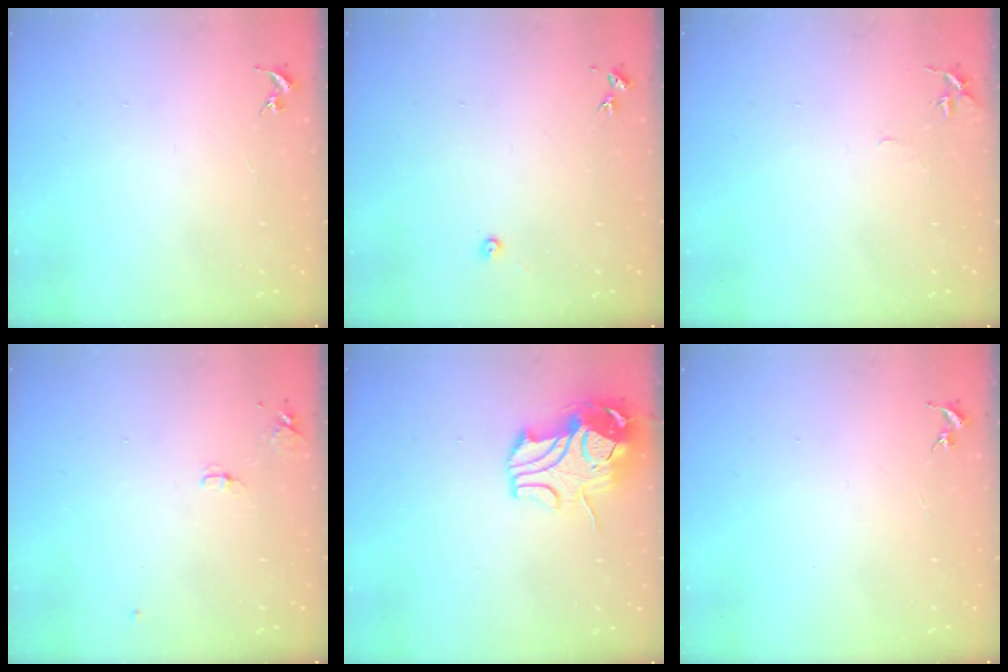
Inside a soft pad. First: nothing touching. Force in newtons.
{"total": 3.2, "press": 3.1, "slide": 0.4}
{"total": 3.5, "press": 3.5, "slide": 0.4}
{"total": 5.8, "press": 5.8, "slide": 0.8}
{"total": 12.8, "press": 12.7, "slide": 1.7}
{"total": 0.0}